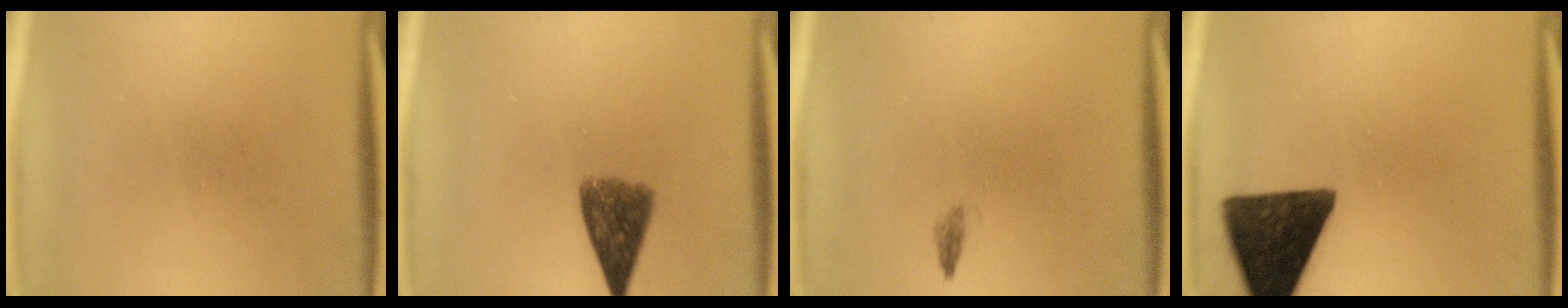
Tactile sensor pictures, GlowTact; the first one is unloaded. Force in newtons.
{"total": 6.6}
{"total": 0.8}
{"total": 14.2}